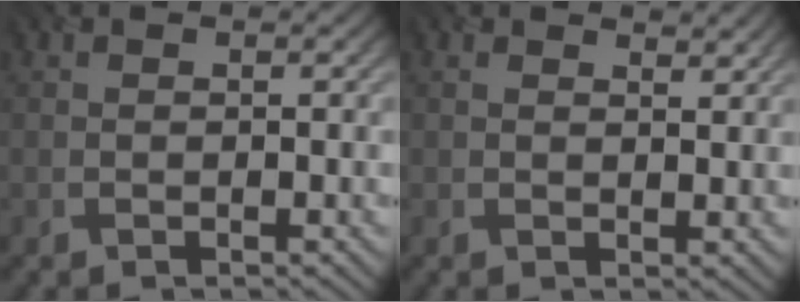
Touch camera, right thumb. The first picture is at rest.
{"total": 2.5, "force": [1.8, 1.0, 1.3], "torque": [-0.029, -0.004, 0.033]}